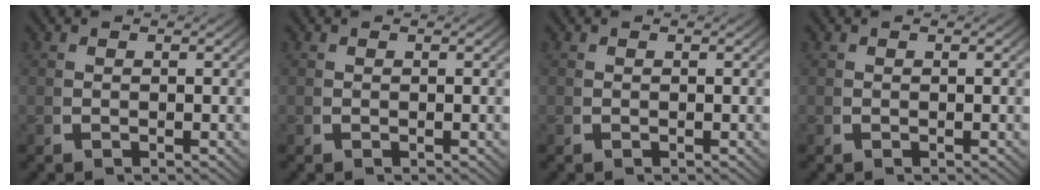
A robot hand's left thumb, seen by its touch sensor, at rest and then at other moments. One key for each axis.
{"total": 0.0}
{"total": 0.0}
{"total": 0.0}